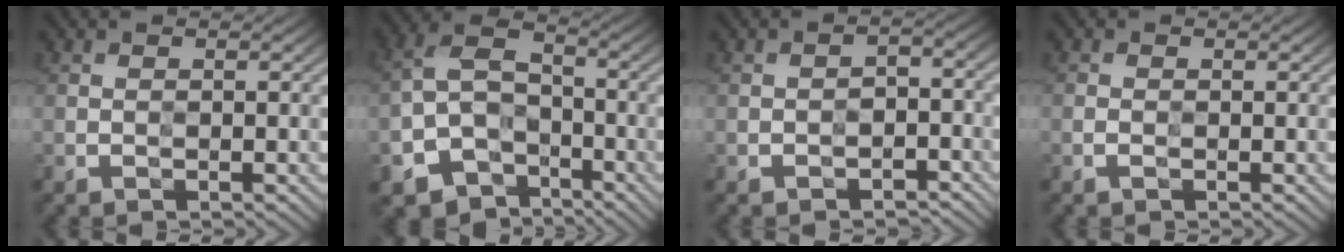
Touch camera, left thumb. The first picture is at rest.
{"total": 9.8, "force": [-5.6, 6.5, 4.6], "torque": [-0.100, -0.027, -0.107]}
{"total": 4.4, "force": [-2.4, 2.5, 2.6], "torque": [-0.033, -0.004, -0.037]}
{"total": 0.8, "force": [-0.4, 0.6, 0.4], "torque": [-0.008, -0.004, -0.008]}